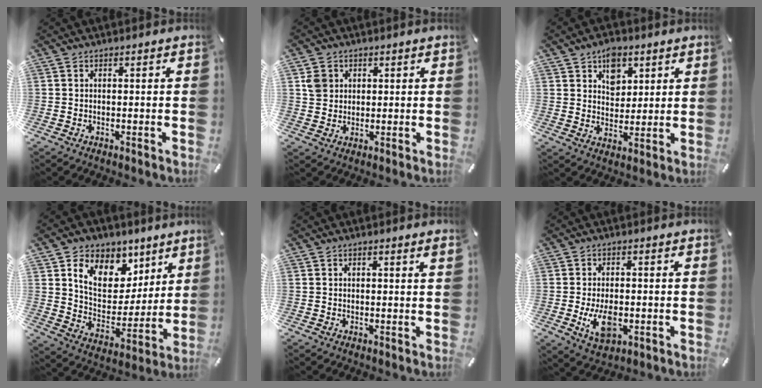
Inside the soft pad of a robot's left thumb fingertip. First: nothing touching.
{"total": 3.8, "force": [1.3, 3.5, 0.6], "torque": [-0.005, 0.000, 0.021]}
{"total": 7.0, "force": [4.0, 5.2, 2.6], "torque": [-0.021, -0.017, 0.065]}
{"total": 13.3, "force": [7.6, 9.8, 4.8], "torque": [-0.087, -0.051, 0.145]}
{"total": 0.9, "force": [0.5, 0.0, 0.7], "torque": [-0.014, 0.000, 0.009]}
{"total": 7.9, "force": [-1.5, 4.8, 6.1], "torque": [-0.125, -0.001, -0.027]}